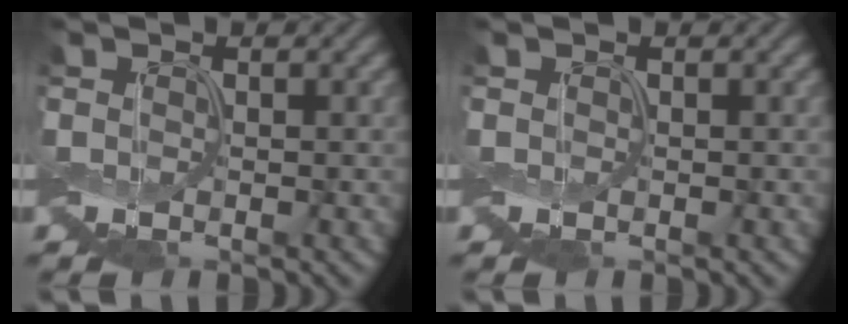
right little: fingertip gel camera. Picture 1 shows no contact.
{"total": 0.0}